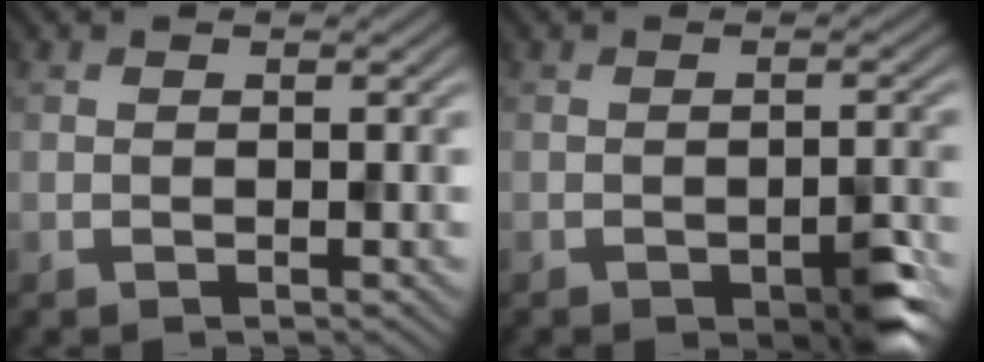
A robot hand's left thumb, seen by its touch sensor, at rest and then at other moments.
{"total": 4.0, "force": [-2.2, 1.2, 3.0], "torque": [-0.043, -0.001, -0.027]}